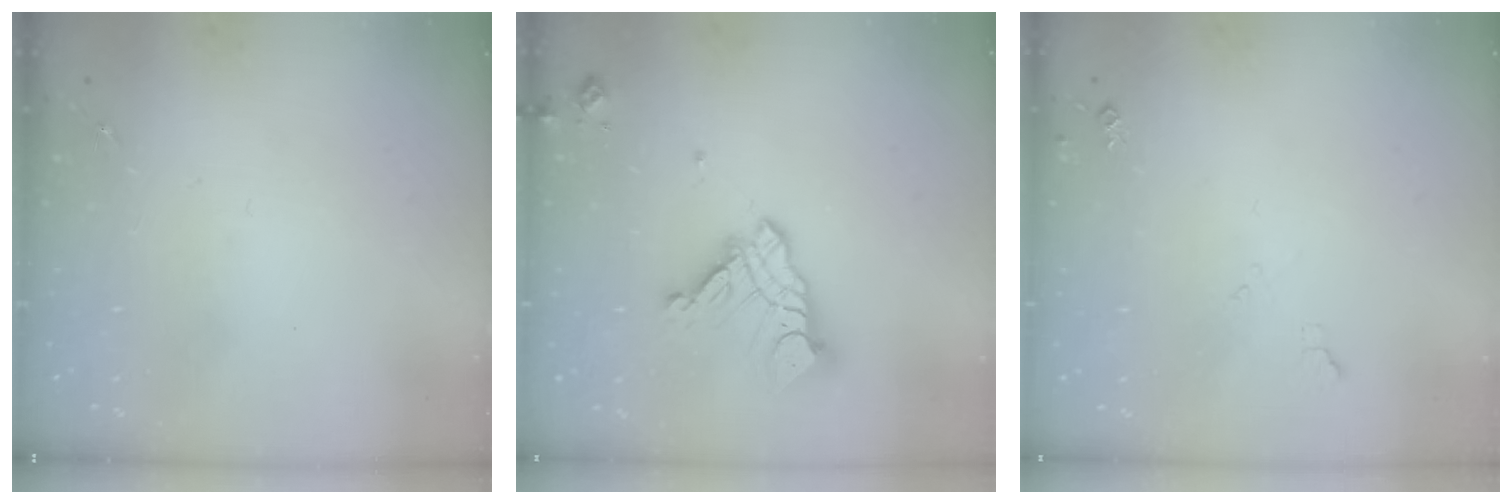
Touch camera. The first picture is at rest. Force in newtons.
{"total": 14.4, "press": 14.3, "slide": 1.5}
{"total": 5.1, "press": 5.1, "slide": 0.8}